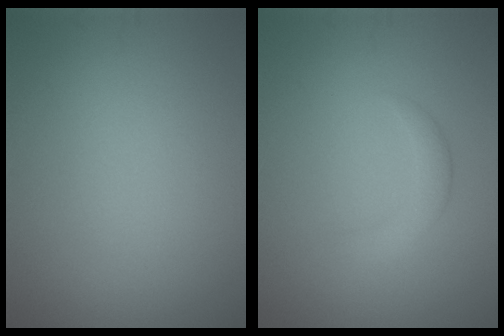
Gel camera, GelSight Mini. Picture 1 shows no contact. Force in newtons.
{"total": 1.8, "press": 1.8, "slide": 0.2}